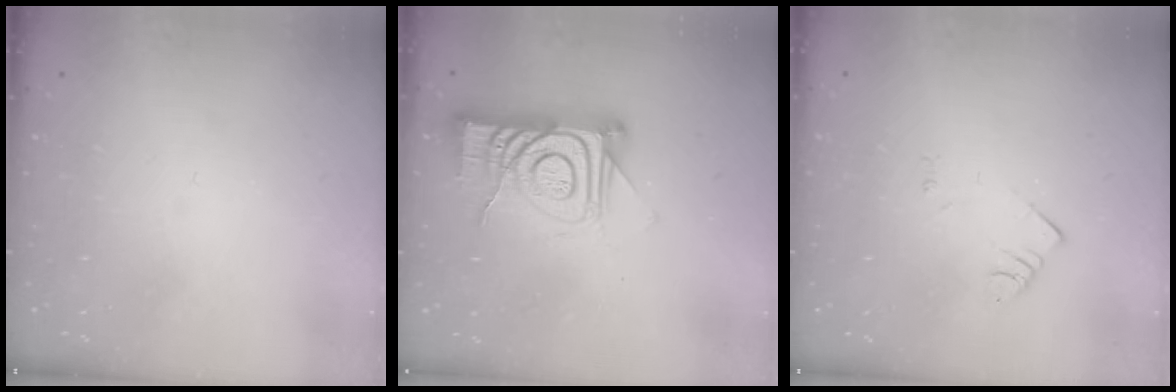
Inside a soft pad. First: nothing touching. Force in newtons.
{"total": 17.2, "press": 17.1, "slide": 1.4}
{"total": 1.7, "press": 1.6, "slide": 0.3}